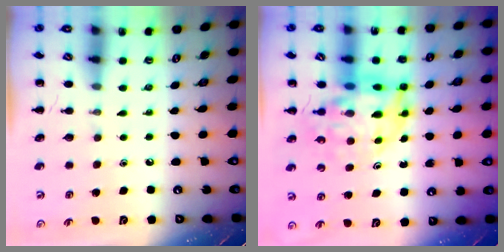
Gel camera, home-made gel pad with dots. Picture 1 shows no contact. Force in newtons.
{"total": 13.9, "press": 13.4, "slide": 3.8}